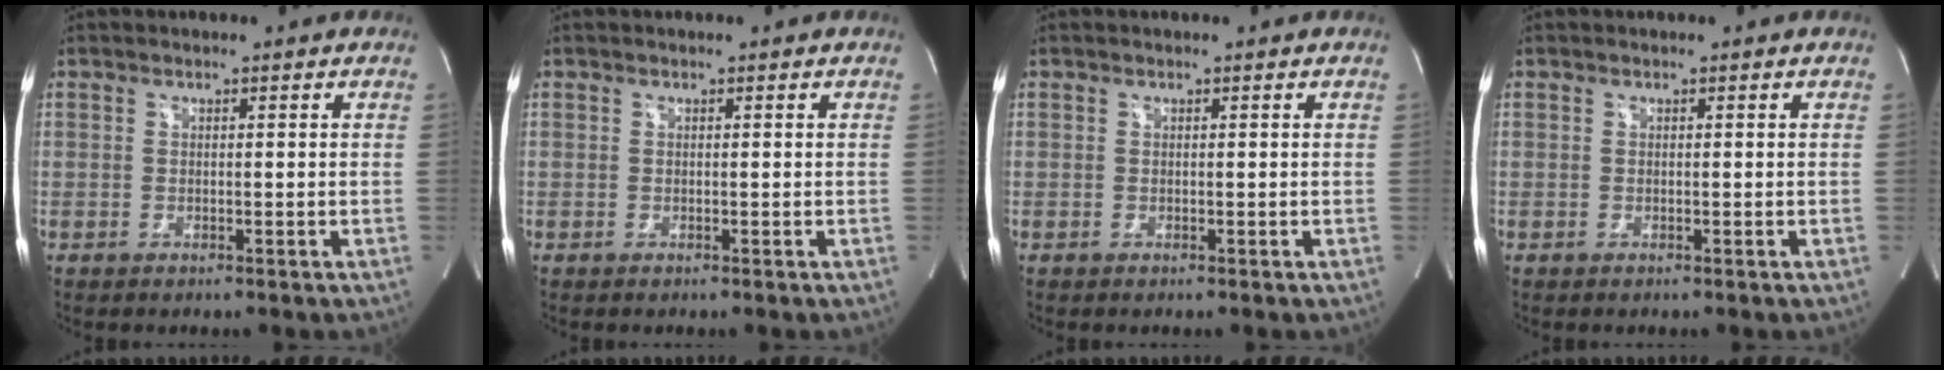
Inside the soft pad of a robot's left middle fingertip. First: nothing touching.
{"total": 0.0}
{"total": 0.0}
{"total": 0.0}